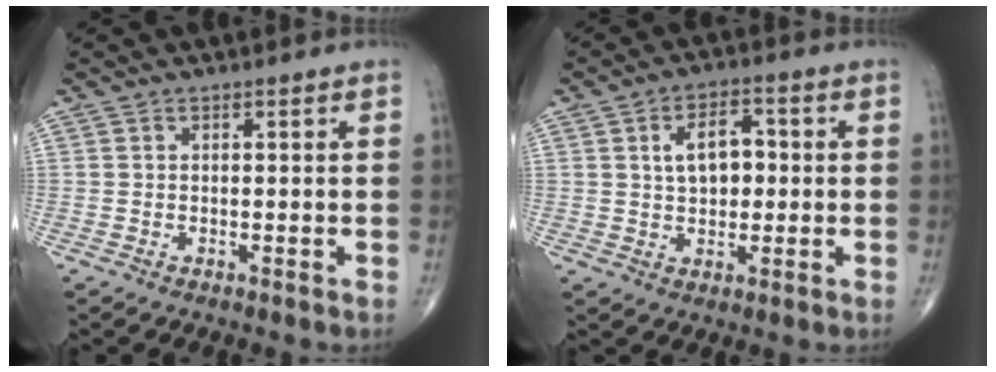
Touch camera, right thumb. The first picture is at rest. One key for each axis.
{"total": 7.6, "fx": 1.0, "fy": 4.7, "fz": 5.9, "tx": -0.076, "ty": 0.011, "tz": 0.013}